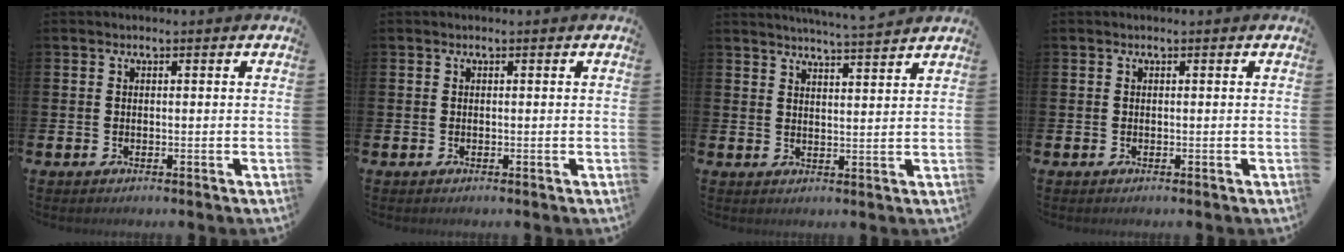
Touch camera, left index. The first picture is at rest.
{"total": 0.0}
{"total": 4.5, "force": [4.4, -0.9, 0.5], "torque": [-0.015, -0.028, 0.077]}
{"total": 0.0}